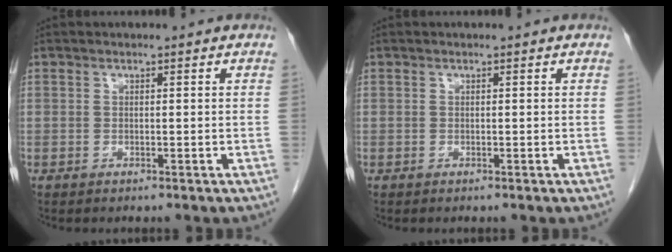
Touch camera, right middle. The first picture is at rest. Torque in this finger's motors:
{"motor_torque": [0.00, 0.00, -0.01, -0.01]}